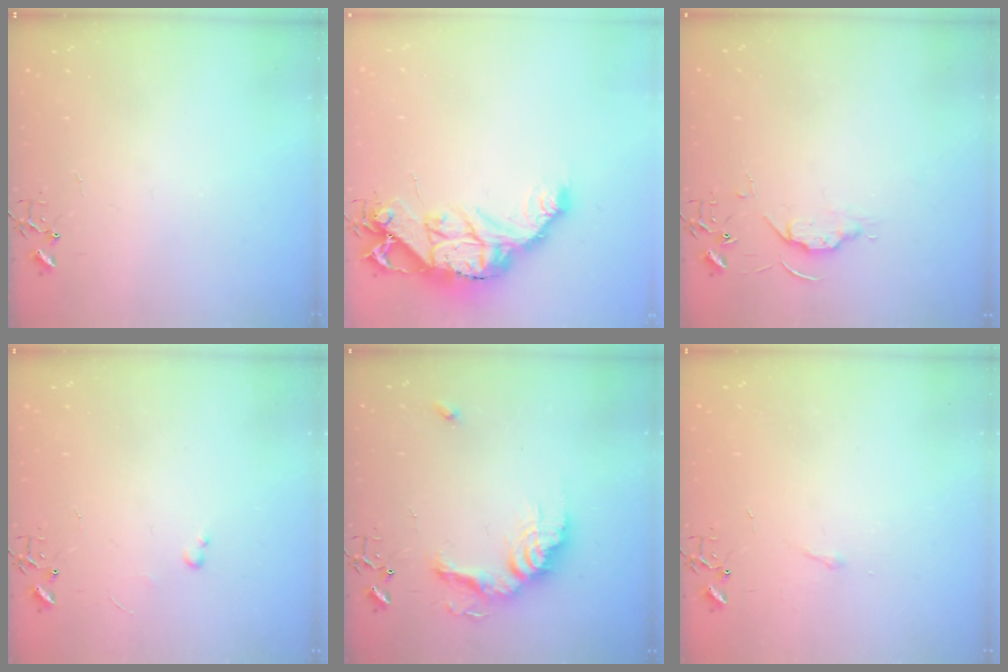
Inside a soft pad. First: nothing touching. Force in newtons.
{"total": 16.7, "press": 16.6, "slide": 1.4}
{"total": 5.7, "press": 5.6, "slide": 0.8}
{"total": 2.4, "press": 2.3, "slide": 0.4}
{"total": 17.3, "press": 17.2, "slide": 1.5}
{"total": 2.9, "press": 2.9, "slide": 0.5}